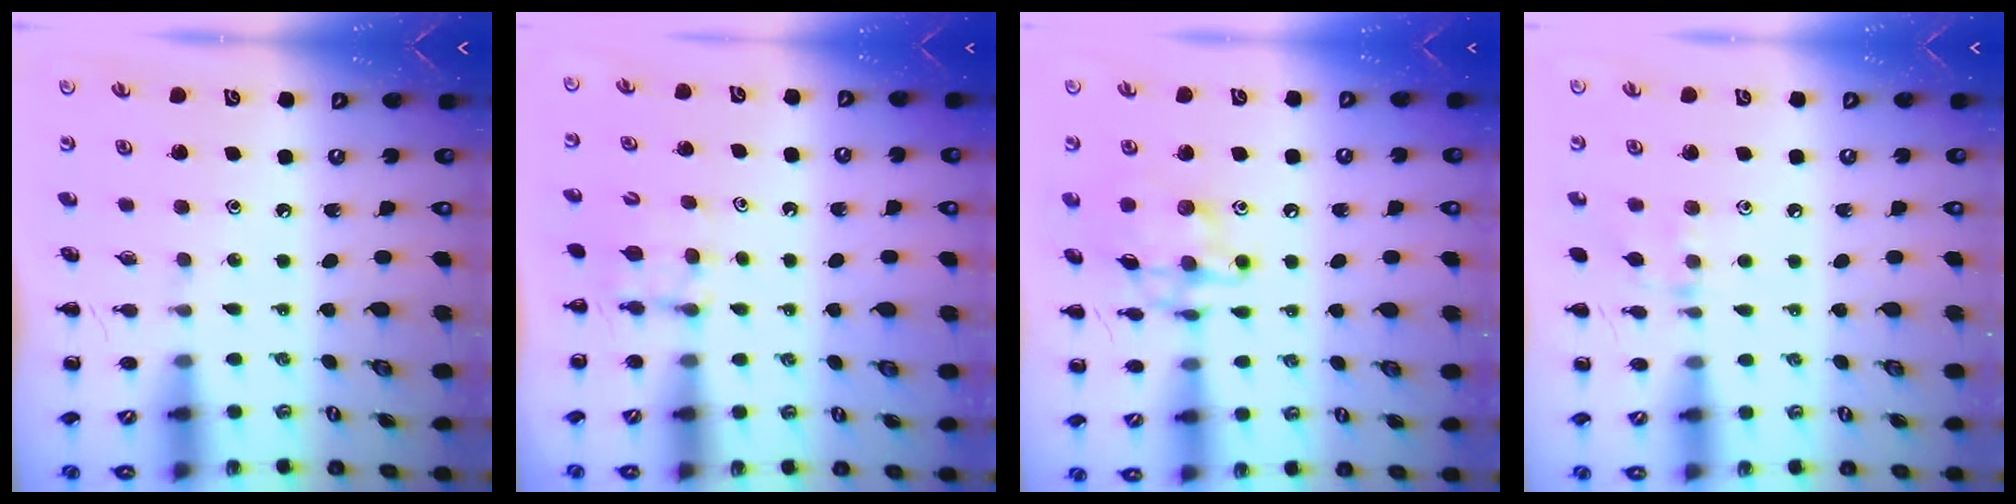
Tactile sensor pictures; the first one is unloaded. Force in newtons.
{"total": 4.9, "press": 4.7, "slide": 1.4}
{"total": 13.7, "press": 13.6, "slide": 0.8}
{"total": 7.1, "press": 7.0, "slide": 1.4}